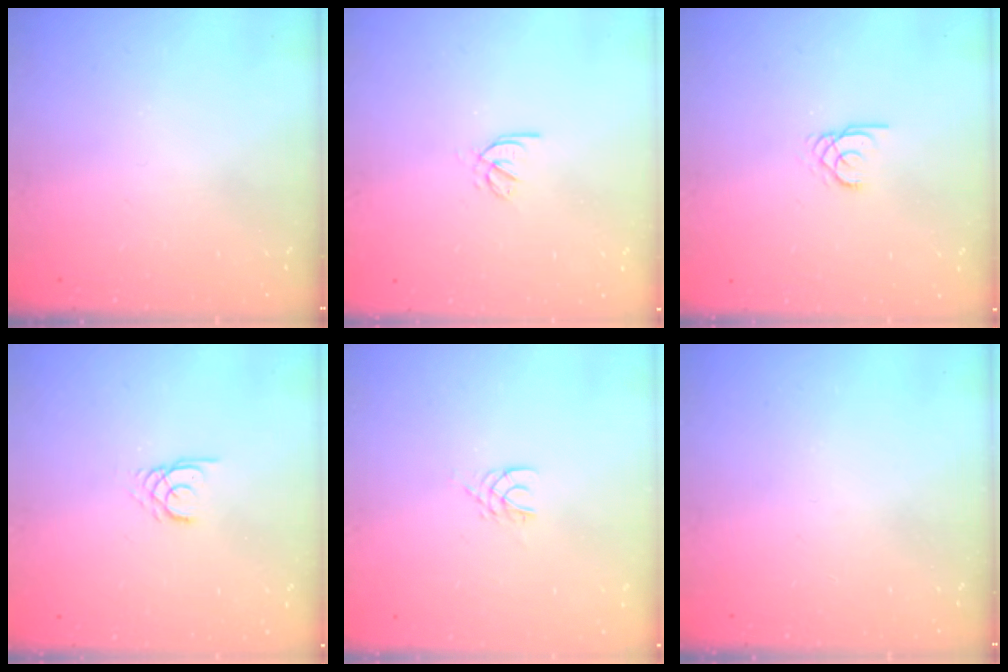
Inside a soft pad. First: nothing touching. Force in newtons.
{"total": 2.9, "press": 2.8, "slide": 0.8}
{"total": 1.9, "press": 1.9, "slide": 0.0}
{"total": 2.2, "press": 2.2, "slide": 0.2}
{"total": 2.5, "press": 2.5, "slide": 0.4}
{"total": 0.0}